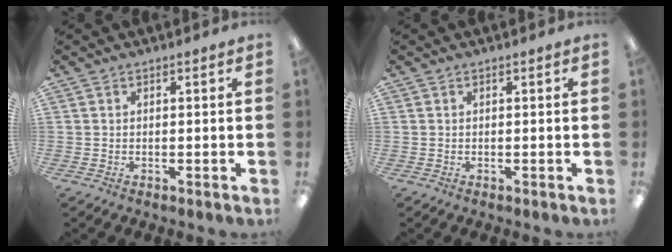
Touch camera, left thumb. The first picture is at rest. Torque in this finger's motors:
{"motor_torque": [-0.10, 0.04, 0.00, -0.01, 0.00]}